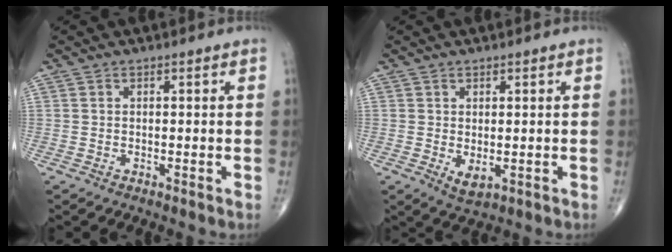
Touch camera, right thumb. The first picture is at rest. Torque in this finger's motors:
{"motor_torque": [-0.19, 0.28, 0.19, 0.22, 0.00]}